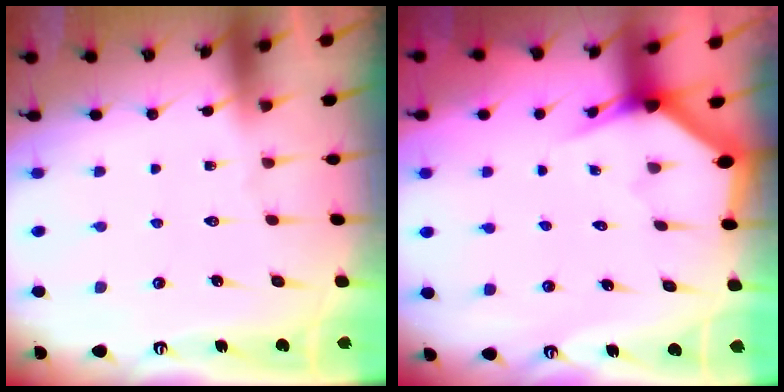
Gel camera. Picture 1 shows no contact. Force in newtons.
{"total": 2.7, "press": 2.7, "slide": 0.1}